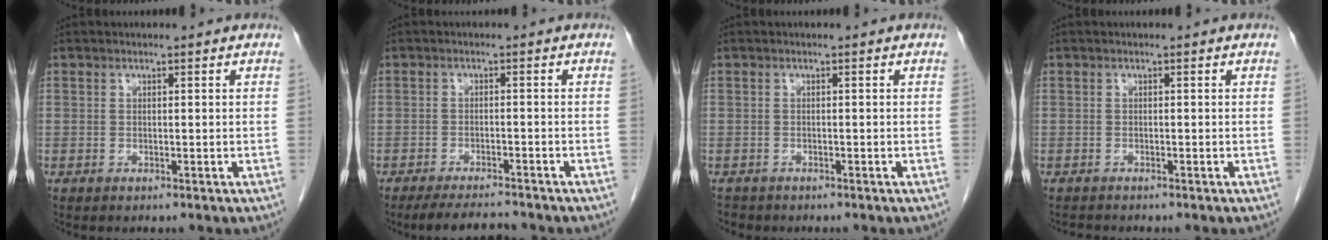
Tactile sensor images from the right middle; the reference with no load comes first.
{"total": 5.2, "force": [-4.9, 0.5, 1.6], "torque": [-0.029, -0.016, -0.082]}
{"total": 1.5, "force": [-1.3, 0.7, 0.0], "torque": [-0.008, -0.002, -0.023]}
{"total": 1.0, "force": [-1.0, 0.1, 0.0], "torque": [-0.006, -0.006, -0.017]}